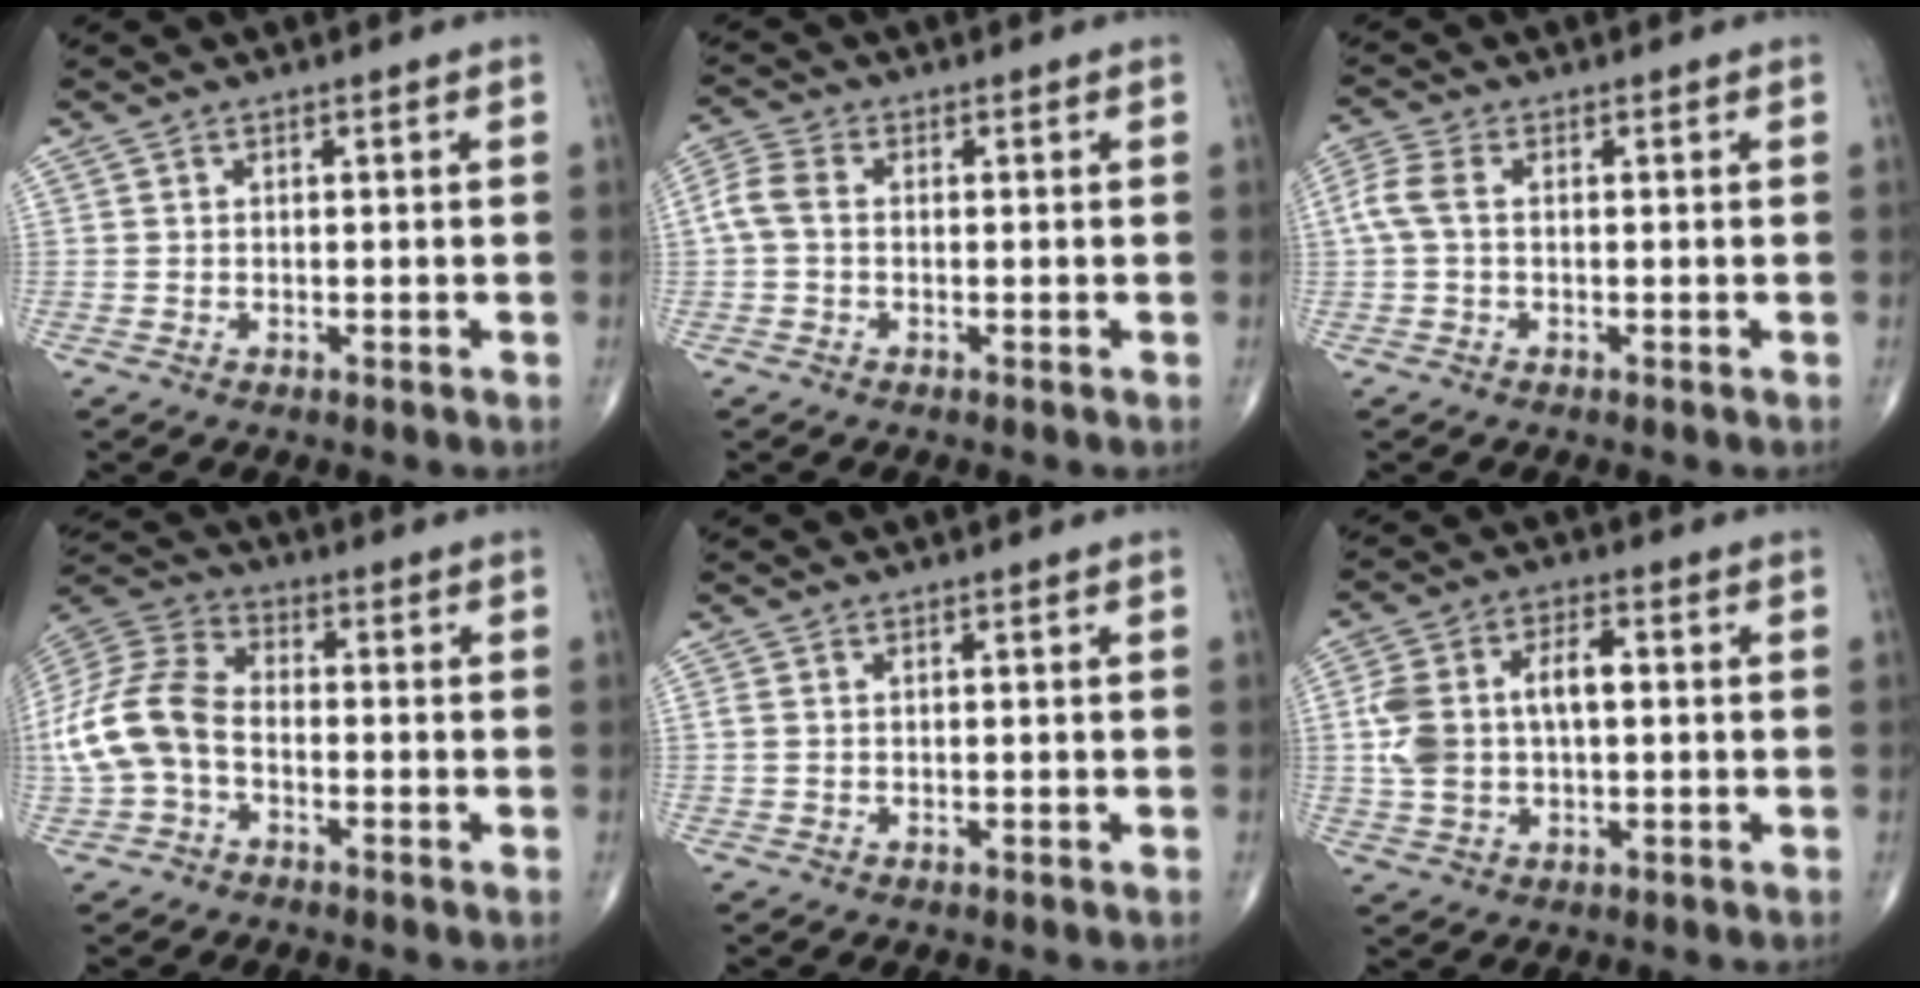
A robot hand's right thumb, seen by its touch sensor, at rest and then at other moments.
{"total": 4.6, "force": [-0.1, 3.1, 3.4], "torque": [-0.083, 0.013, -0.012]}
{"total": 4.5, "force": [0.2, 2.6, 3.7], "torque": [-0.105, 0.015, -0.001]}
{"total": 13.5, "force": [-2.5, 8.7, 10.0], "torque": [-0.217, 0.034, -0.056]}
{"total": 1.0, "force": [0.1, 0.7, 0.7], "torque": [-0.027, 0.008, 0.005]}
{"total": 11.5, "force": [0.6, 6.6, 9.4], "torque": [-0.190, 0.025, 0.015]}